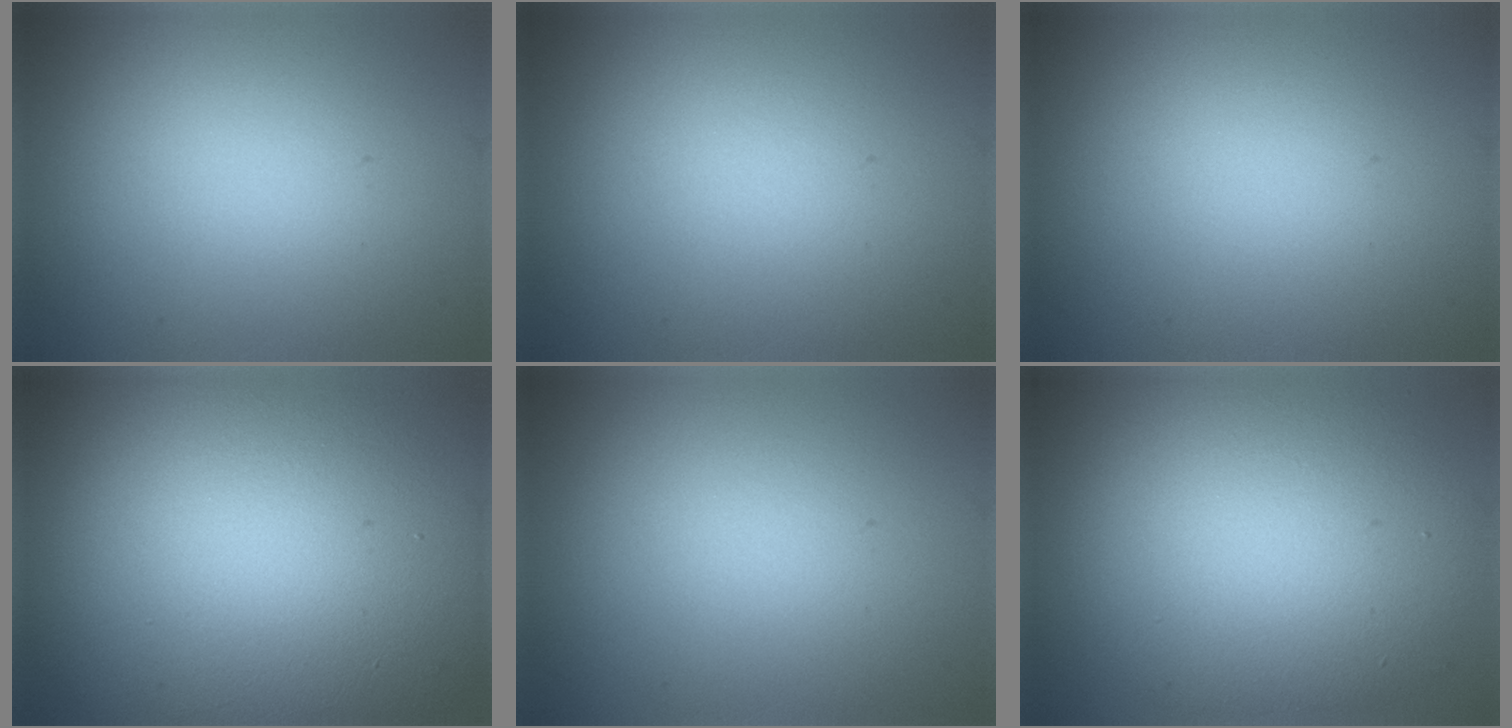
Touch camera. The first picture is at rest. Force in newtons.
{"total": 0.0}
{"total": 0.0}
{"total": 20.3, "press": 20.3, "slide": 1.2}
{"total": 0.0}
{"total": 10.8, "press": 10.8, "slide": 0.4}